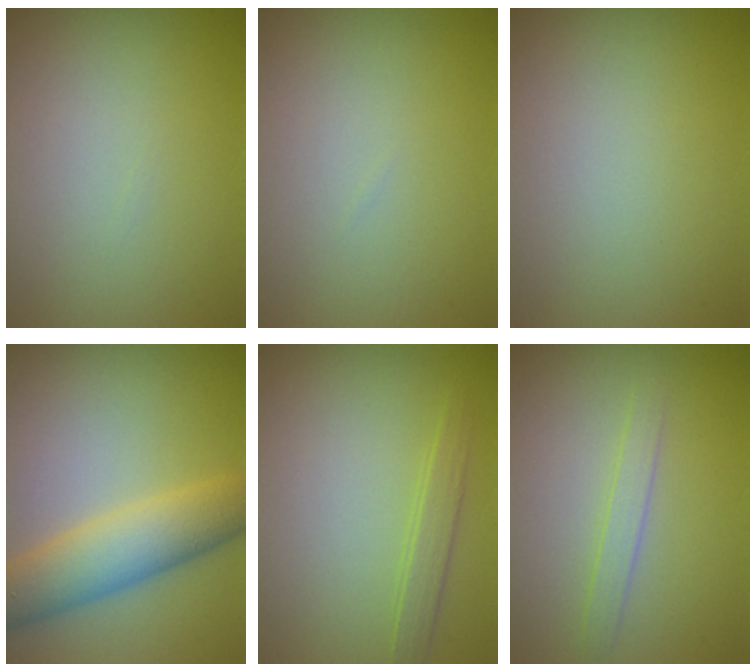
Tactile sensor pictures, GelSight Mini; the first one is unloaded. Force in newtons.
{"total": 0.0}
{"total": 0.0}
{"total": 6.5, "press": 6.5, "slide": 0.2}
{"total": 1.5, "press": 1.5, "slide": 0.0}
{"total": 1.6, "press": 1.6, "slide": 0.1}